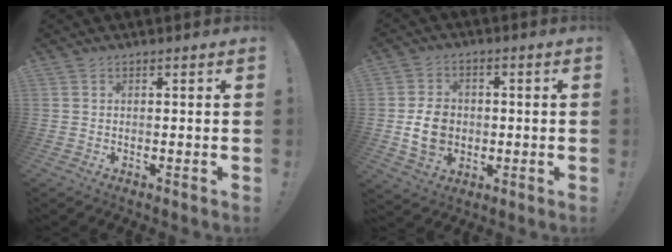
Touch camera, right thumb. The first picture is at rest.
{"total": 10.1, "force": [-1.1, 8.2, 5.9], "torque": [-0.095, 0.005, -0.018]}